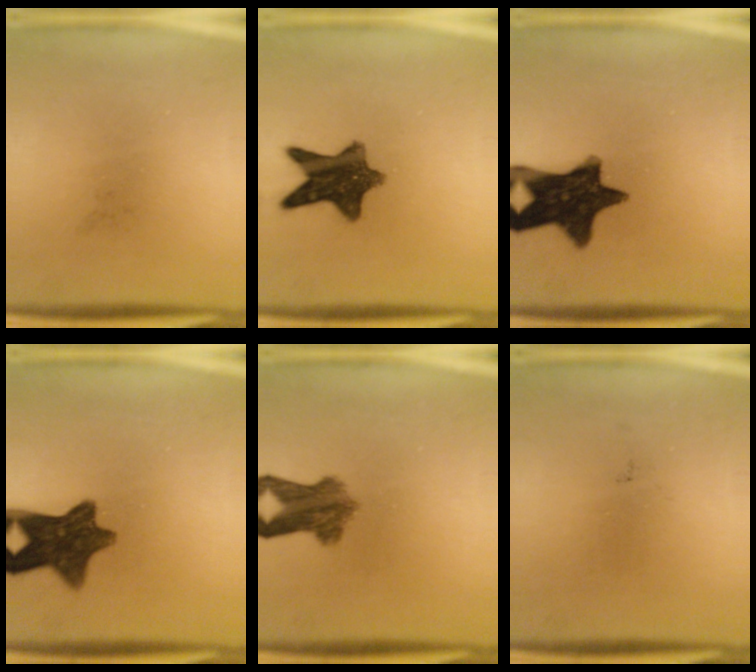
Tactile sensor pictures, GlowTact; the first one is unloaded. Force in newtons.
{"total": 10.6}
{"total": 14.4}
{"total": 10.8}
{"total": 6.7}
{"total": 0.0}